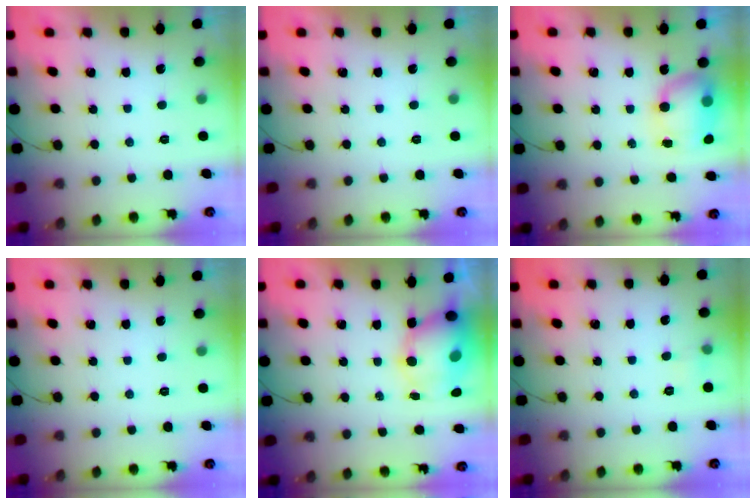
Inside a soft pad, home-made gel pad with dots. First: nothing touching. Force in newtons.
{"total": 0.0}
{"total": 10.5, "press": 8.5, "slide": 6.1}
{"total": 0.0}
{"total": 11.0, "press": 10.9, "slide": 0.9}
{"total": 3.5, "press": 3.2, "slide": 1.3}